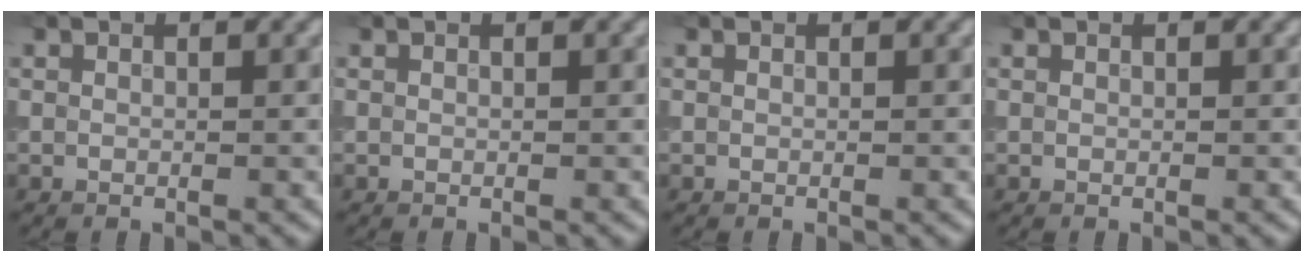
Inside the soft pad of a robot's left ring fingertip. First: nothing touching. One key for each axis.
{"total": 0.0}
{"total": 0.0}
{"total": 0.0}